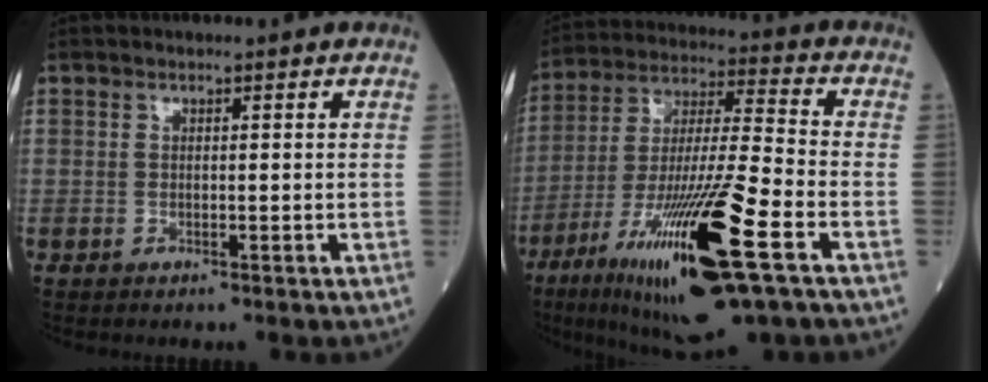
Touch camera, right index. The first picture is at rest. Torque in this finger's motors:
{"motor_torque": [2.11, -0.03, 1.05, 0.21]}